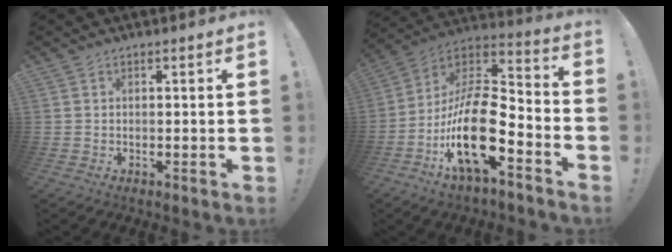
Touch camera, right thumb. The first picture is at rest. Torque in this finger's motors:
{"motor_torque": [3.08, 1.97, 1.91, -0.85, 0.53]}